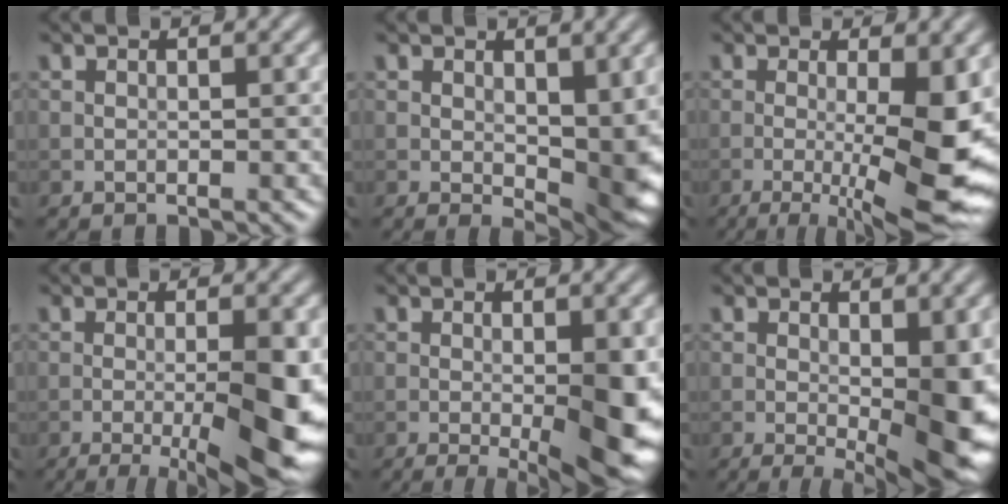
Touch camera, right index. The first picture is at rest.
{"total": 6.6, "force": [0.4, 3.6, 5.6], "torque": [-0.084, -0.020, 0.018]}
{"total": 11.6, "force": [-1.6, 2.7, 11.1], "torque": [-0.150, -0.017, -0.017]}
{"total": 9.8, "force": [-2.4, 2.3, 9.2], "torque": [-0.130, -0.011, -0.031]}
{"total": 8.6, "force": [-1.8, 2.0, 8.2], "torque": [-0.117, -0.017, -0.020]}
{"total": 9.1, "force": [-1.5, 2.8, 8.5], "torque": [-0.114, -0.015, -0.015]}